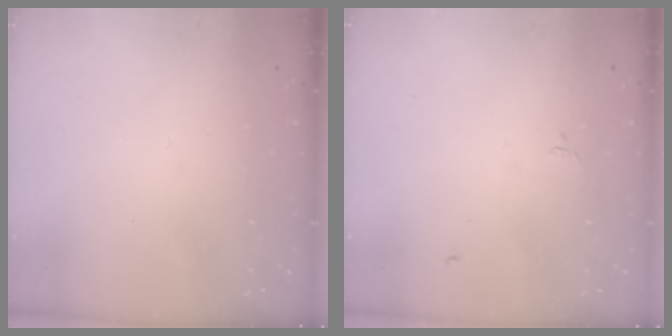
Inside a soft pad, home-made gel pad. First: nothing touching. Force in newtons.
{"total": 1.6, "press": 1.6, "slide": 0.3}